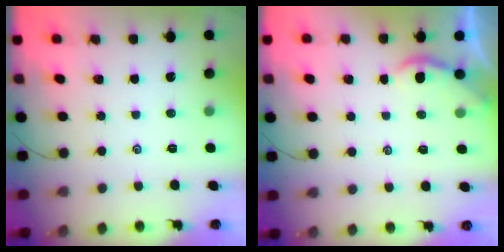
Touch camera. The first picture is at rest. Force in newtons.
{"total": 1.3, "press": 1.3, "slide": 0.3}